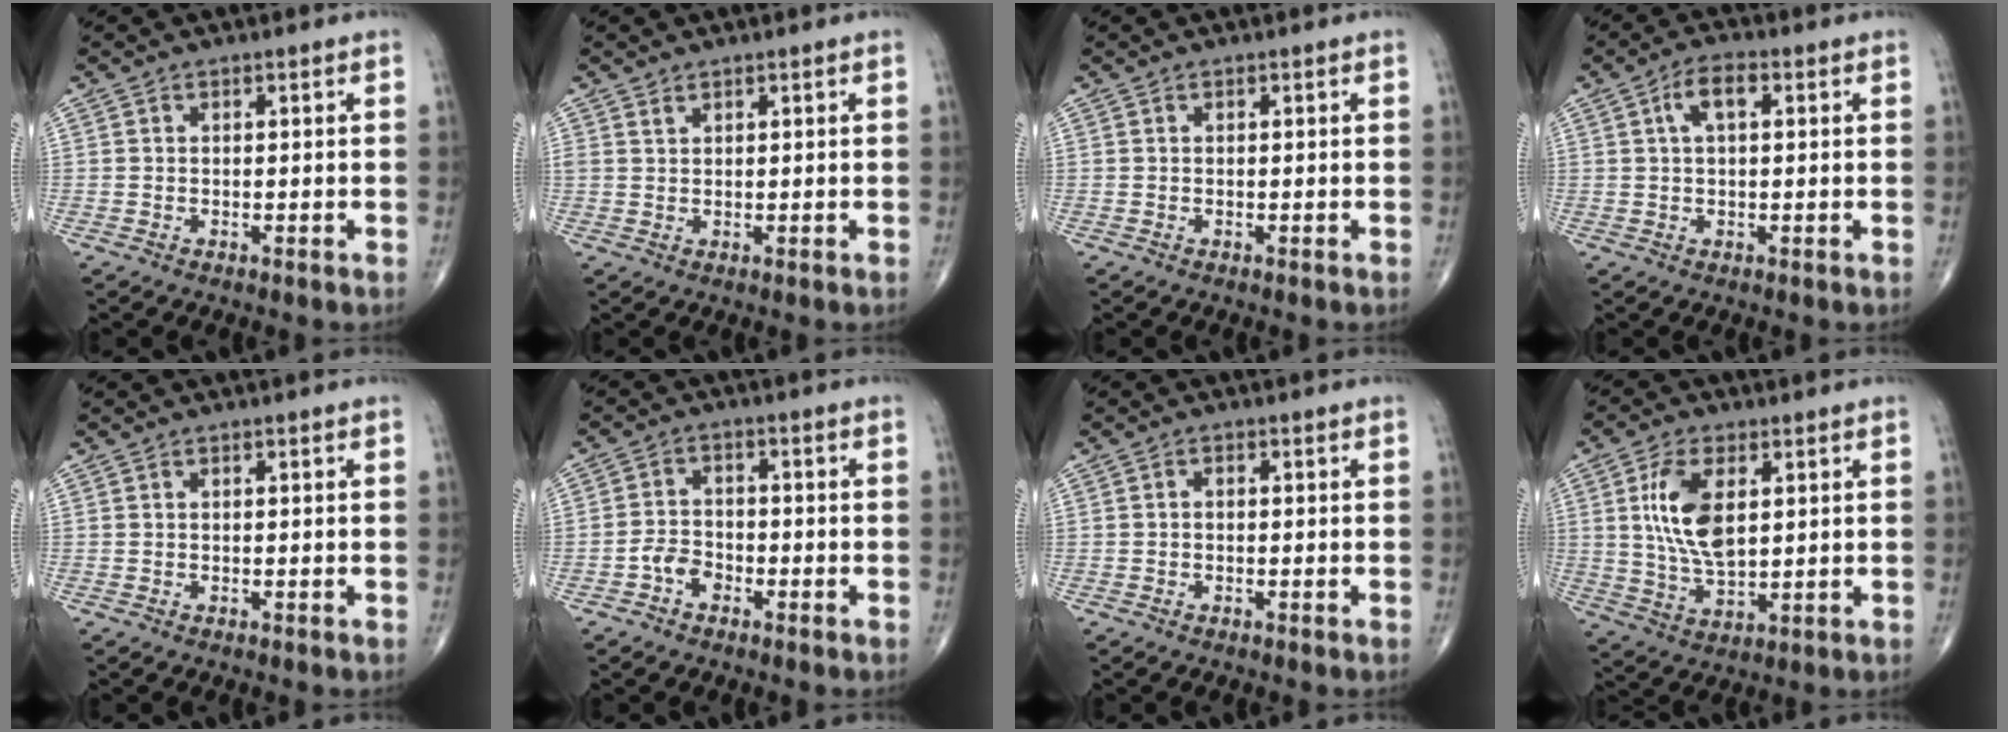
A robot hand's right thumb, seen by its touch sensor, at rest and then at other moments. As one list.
[{"total": 1.0, "force": [0.8, 0.4, 0.2], "torque": [0.002, -0.006, 0.015]}, {"total": 0.0}, {"total": 4.8, "force": [1.3, 2.3, 4.1], "torque": [-0.078, 0.013, 0.021]}, {"total": 0.0}, {"total": 3.8, "force": [-2.1, 2.6, 1.9], "torque": [-0.022, 0.020, -0.042]}, {"total": 0.6, "force": [-0.2, 0.4, 0.4], "torque": [-0.005, 0.003, -0.008]}, {"total": 11.2, "force": [2.6, 5.7, 9.2], "torque": [-0.176, -0.014, 0.054]}]